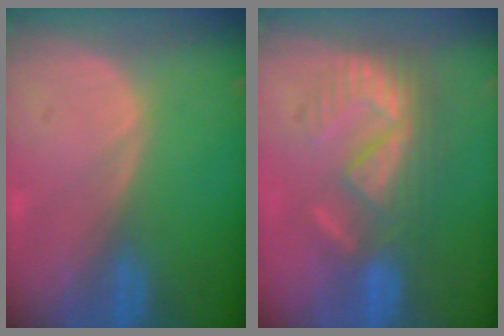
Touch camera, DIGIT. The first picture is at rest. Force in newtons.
{"total": 9.5, "press": 8.2, "slide": 4.9}